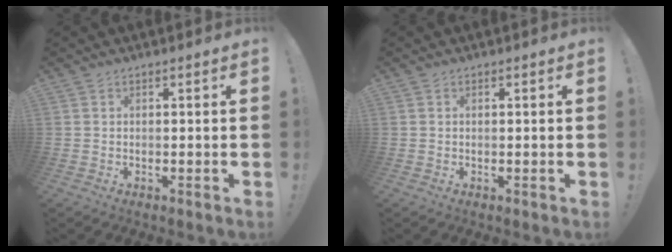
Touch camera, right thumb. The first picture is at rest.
{"total": 0.0}